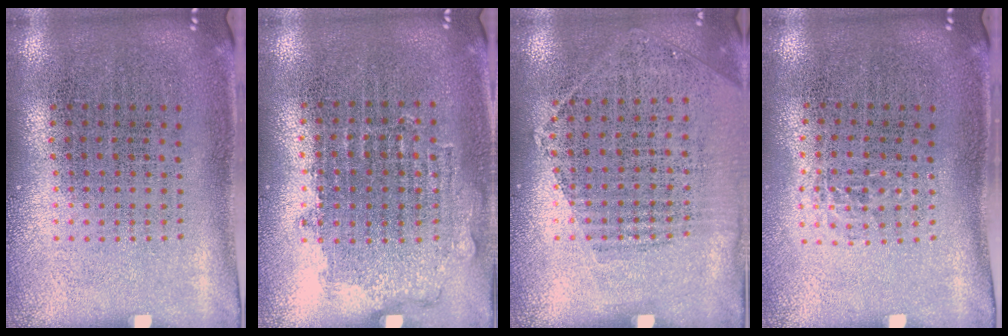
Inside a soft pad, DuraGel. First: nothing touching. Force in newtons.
{"total": 0.9, "press": 0.8, "slide": 0.3}
{"total": 1.1, "press": 1.0, "slide": 0.6}
{"total": 0.6, "press": 0.5, "slide": 0.5}